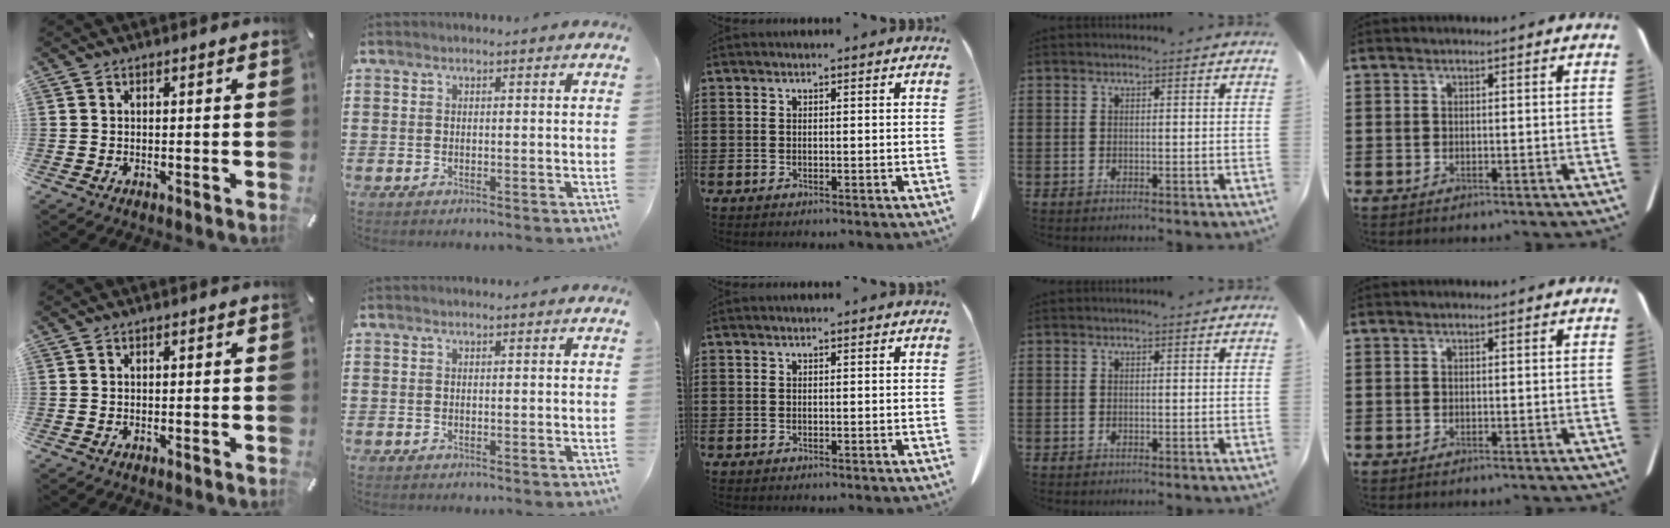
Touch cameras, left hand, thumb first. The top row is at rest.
{}